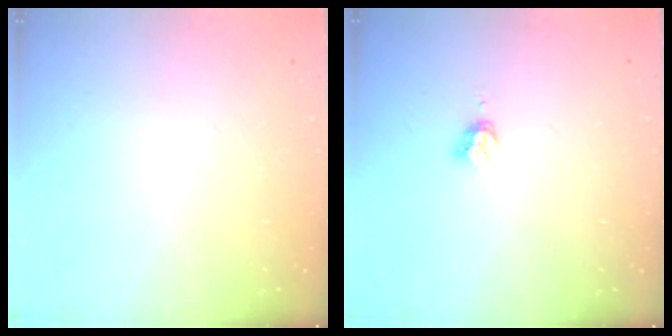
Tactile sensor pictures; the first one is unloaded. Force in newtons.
{"total": 2.9, "press": 2.8, "slide": 0.4}